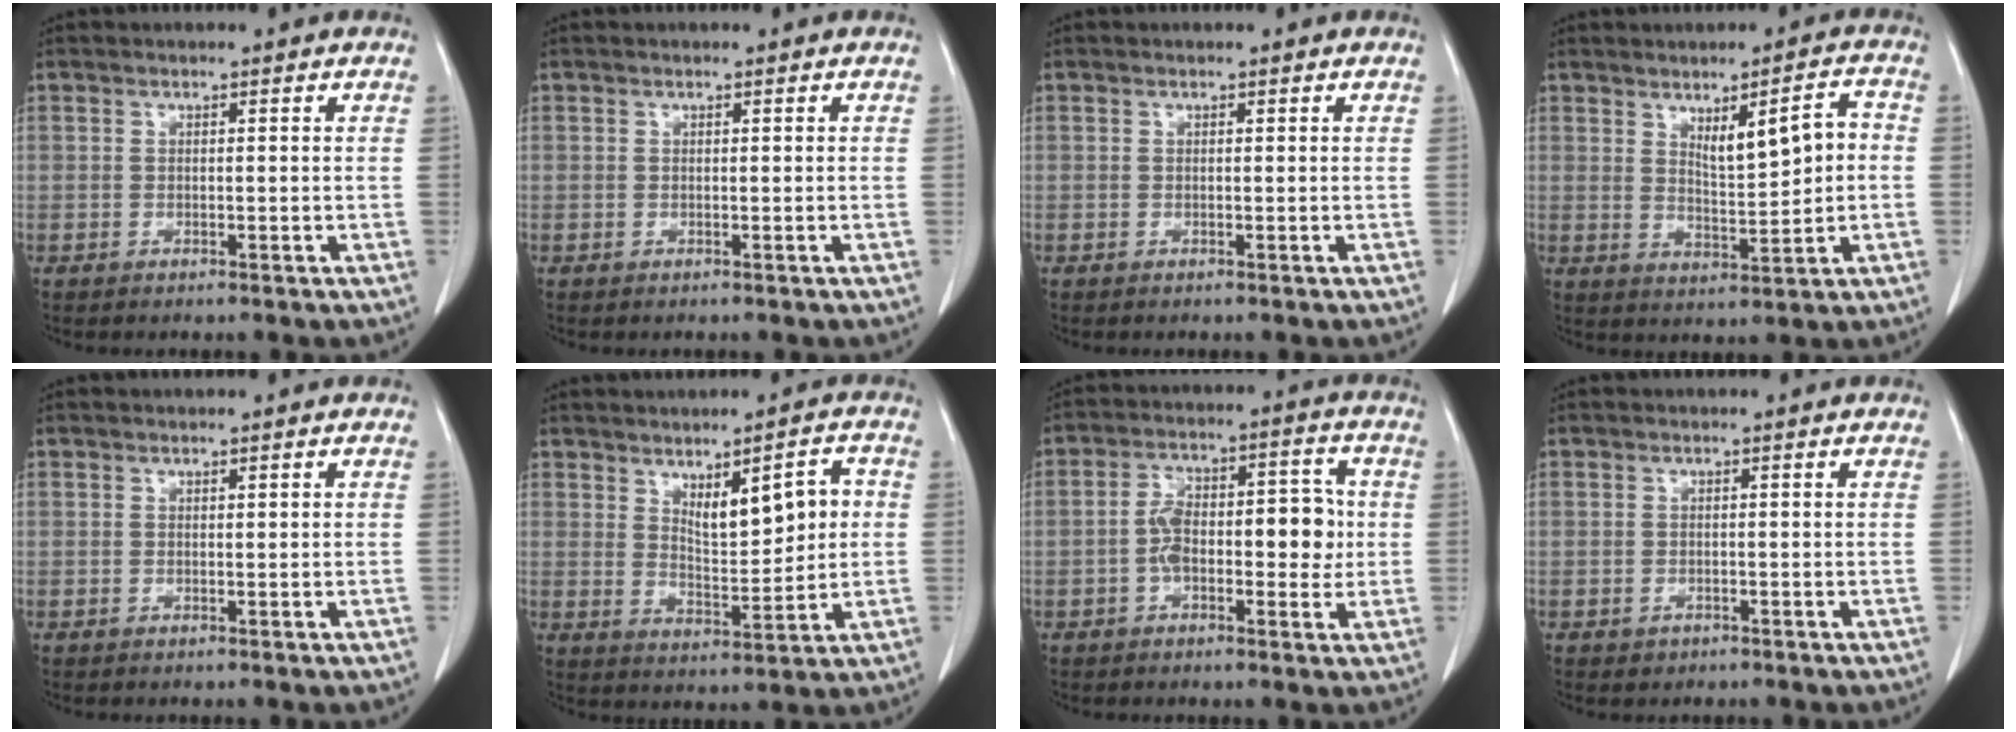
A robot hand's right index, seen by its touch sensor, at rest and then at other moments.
{"total": 0.0}
{"total": 0.0}
{"total": 7.1, "force": [1.2, 1.7, 6.8], "torque": [-0.109, 0.008, 0.031]}
{"total": 0.0}
{"total": 8.2, "force": [2.1, 2.5, 7.5], "torque": [-0.116, 0.004, 0.046]}
{"total": 10.6, "force": [-0.7, 4.8, 9.5], "torque": [-0.152, 0.038, -0.008]}
{"total": 1.3, "force": [-0.5, 1.2, 0.3], "torque": [-0.007, 0.003, 0.002]}